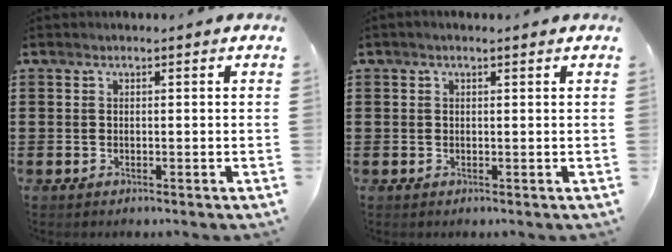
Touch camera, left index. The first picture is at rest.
{"total": 0.7, "force": [0.3, 0.1, 0.6], "torque": [-0.011, 0.001, 0.006]}